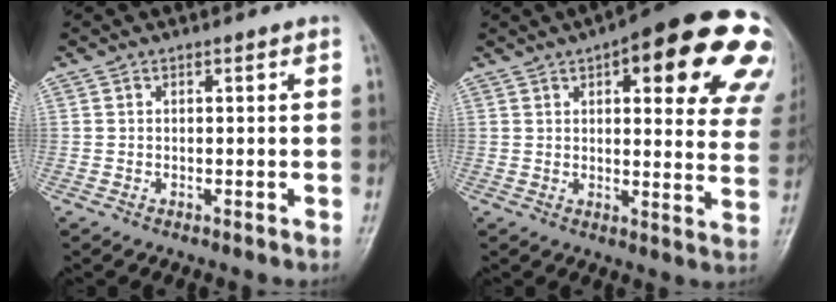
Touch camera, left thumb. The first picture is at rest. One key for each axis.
{"total": 24.6, "fx": 12.1, "fy": 8.2, "fz": 19.8, "tx": -0.201, "ty": -0.012, "tz": 0.138}